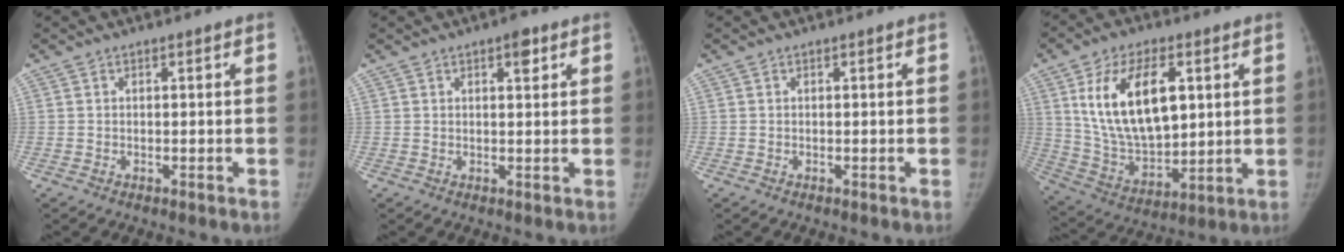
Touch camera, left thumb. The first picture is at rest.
{"total": 2.7, "force": [1.4, 1.1, 2.0], "torque": [-0.018, -0.004, 0.018]}
{"total": 0.0}
{"total": 19.2, "force": [5.4, 10.5, 15.2], "torque": [-0.244, -0.019, 0.111]}